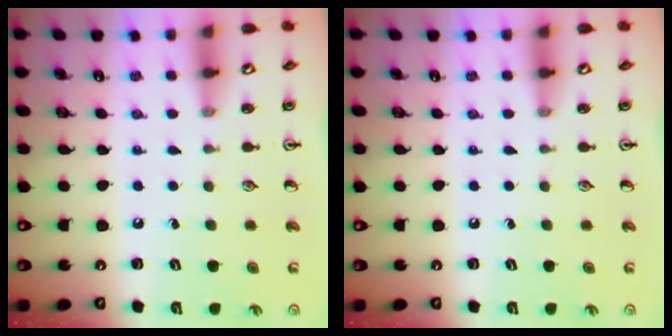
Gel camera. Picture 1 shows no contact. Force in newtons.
{"total": 0.0}